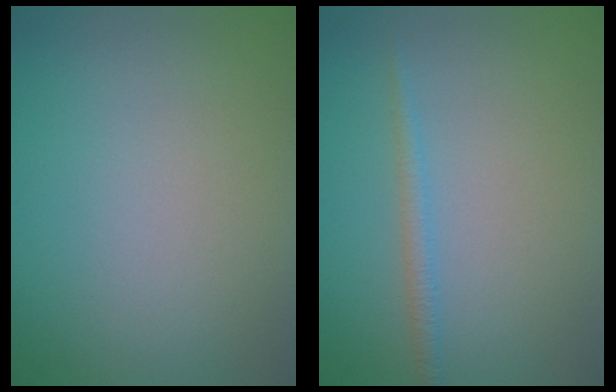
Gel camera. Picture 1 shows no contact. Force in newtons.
{"total": 1.3, "press": 1.3, "slide": 0.1}